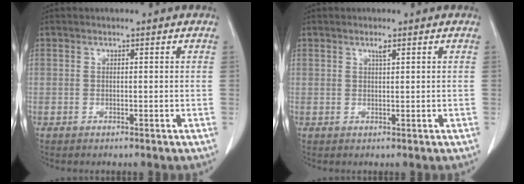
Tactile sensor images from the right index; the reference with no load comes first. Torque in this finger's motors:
{"motor_torque": [0.08, -0.05, 0.04, 0.01]}